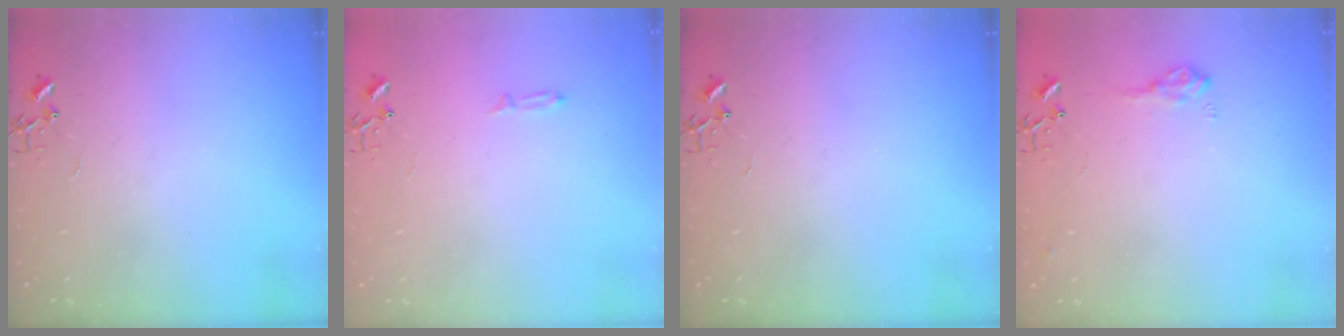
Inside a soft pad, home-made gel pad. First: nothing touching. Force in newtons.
{"total": 3.0, "press": 2.9, "slide": 0.5}
{"total": 0.0}
{"total": 9.3, "press": 9.3, "slide": 0.9}